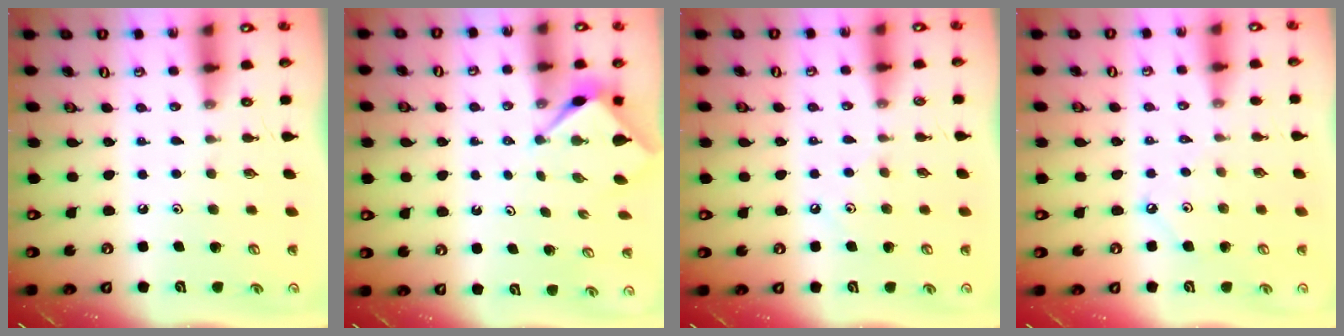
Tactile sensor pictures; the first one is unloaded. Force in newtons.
{"total": 3.3, "press": 3.3, "slide": 0.3}
{"total": 4.2, "press": 4.2, "slide": 0.7}
{"total": 3.1, "press": 3.1, "slide": 0.1}